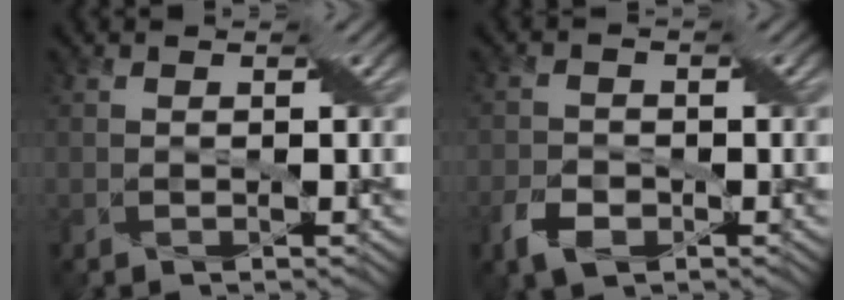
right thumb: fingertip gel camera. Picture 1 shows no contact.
{"total": 3.8, "force": [-2.0, 2.4, 2.2], "torque": [-0.050, -0.004, -0.045]}